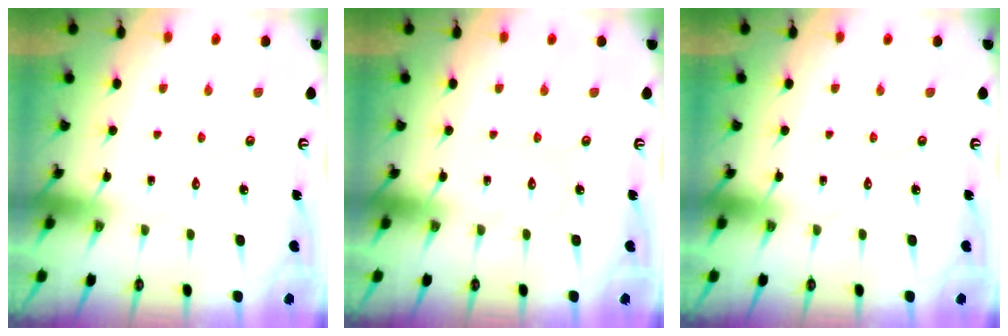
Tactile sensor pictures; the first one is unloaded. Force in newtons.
{"total": 0.0}
{"total": 0.0}